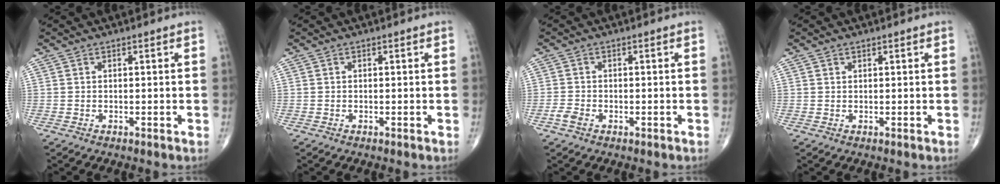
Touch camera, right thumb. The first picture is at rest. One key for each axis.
{"total": 0.0}
{"total": 2.0, "fx": -1.0, "fy": 1.3, "fz": 1.1, "tx": -0.027, "ty": 0.005, "tz": -0.021}
{"total": 0.5, "fx": 0.4, "fy": 0.3, "fz": 0.1, "tx": 0.000, "ty": -0.003, "tz": 0.005}